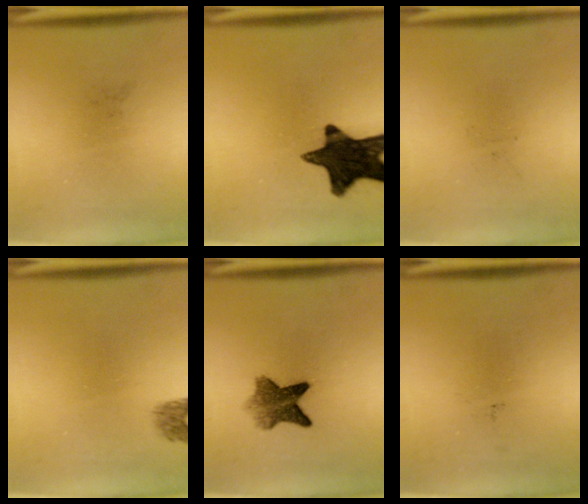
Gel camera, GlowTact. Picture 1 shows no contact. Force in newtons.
{"total": 15.3}
{"total": 0.0}
{"total": 1.6}
{"total": 6.4}
{"total": 0.0}